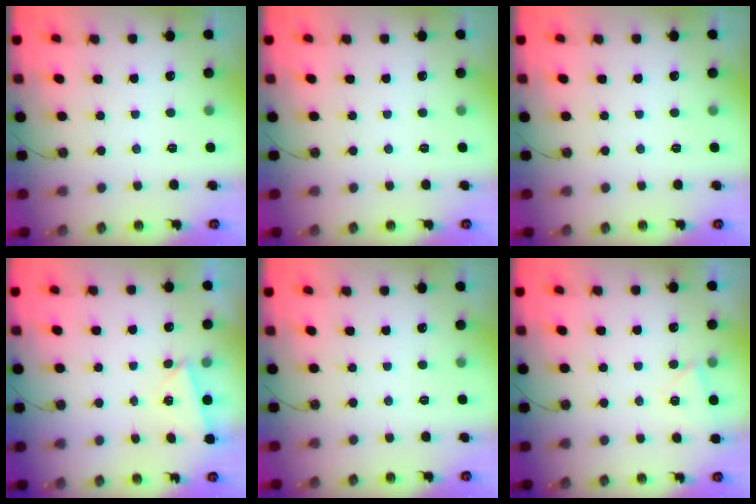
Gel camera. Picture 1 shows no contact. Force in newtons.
{"total": 0.0}
{"total": 0.0}
{"total": 2.6, "press": 1.6, "slide": 2.0}
{"total": 0.0}
{"total": 4.9, "press": 4.1, "slide": 2.6}